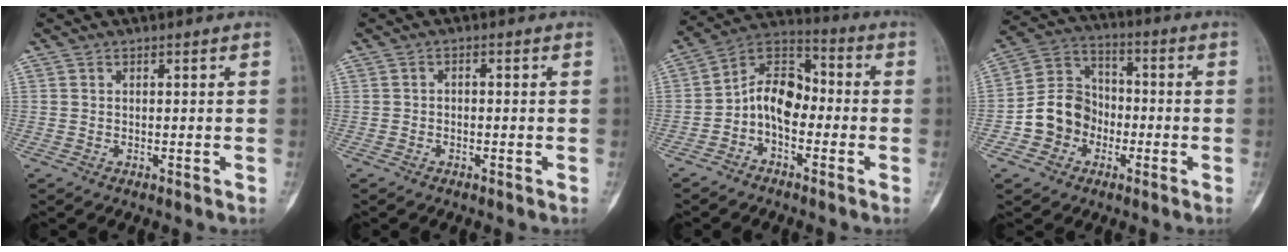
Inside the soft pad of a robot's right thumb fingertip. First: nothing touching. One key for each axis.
{"total": 0.7, "fx": -0.4, "fy": 0.5, "fz": 0.3, "tx": 0.004, "ty": 0.003, "tz": -0.012}
{"total": 10.5, "fx": -2.4, "fy": 7.0, "fz": 7.4, "tx": -0.100, "ty": 0.051, "tz": -0.059}
{"total": 11.2, "fx": -3.4, "fy": 9.7, "fz": 4.4, "tx": -0.042, "ty": 0.044, "tz": -0.067}